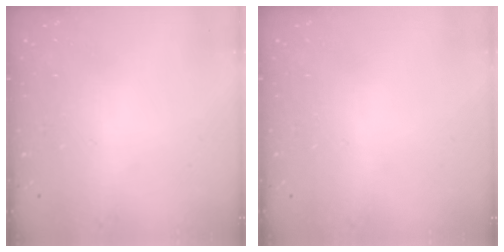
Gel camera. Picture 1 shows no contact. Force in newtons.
{"total": 0.0}